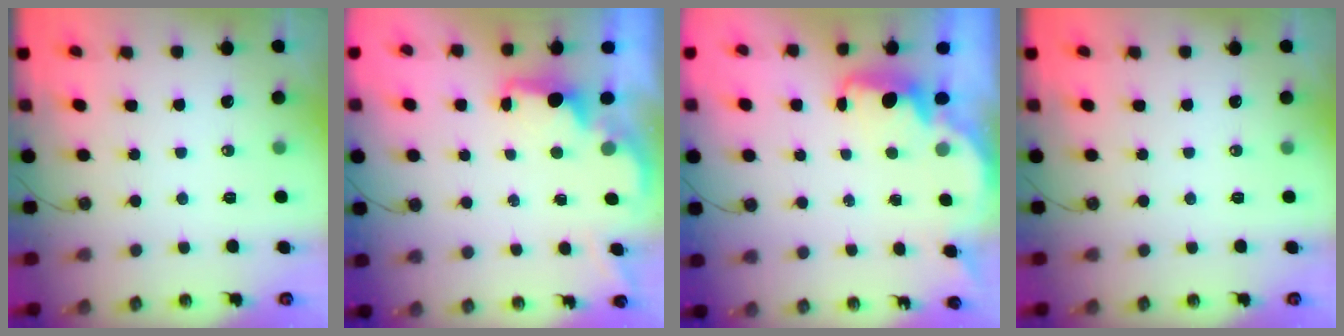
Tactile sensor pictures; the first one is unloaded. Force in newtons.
{"total": 1.7, "press": 1.5, "slide": 0.8}
{"total": 2.3, "press": 2.2, "slide": 0.6}
{"total": 0.0}